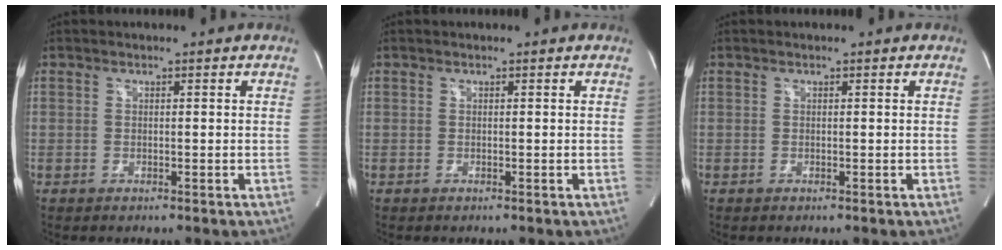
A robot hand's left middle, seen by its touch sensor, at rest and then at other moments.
{"total": 0.0}
{"total": 0.0}